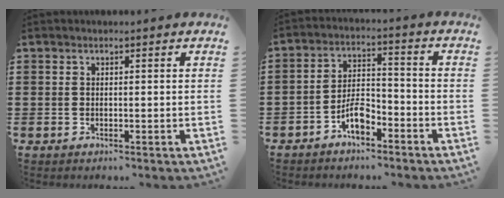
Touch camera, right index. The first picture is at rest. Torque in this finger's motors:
{"motor_torque": [1.49, 0.65, 0.30, 0.11]}